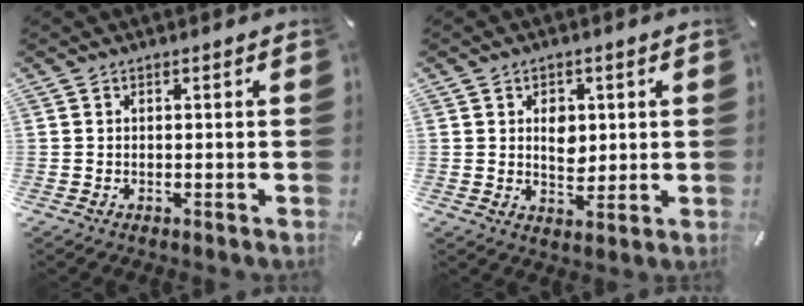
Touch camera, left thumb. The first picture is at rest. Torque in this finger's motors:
{"motor_torque": [0.57, 0.62, 0.30, -0.26, 0.00]}